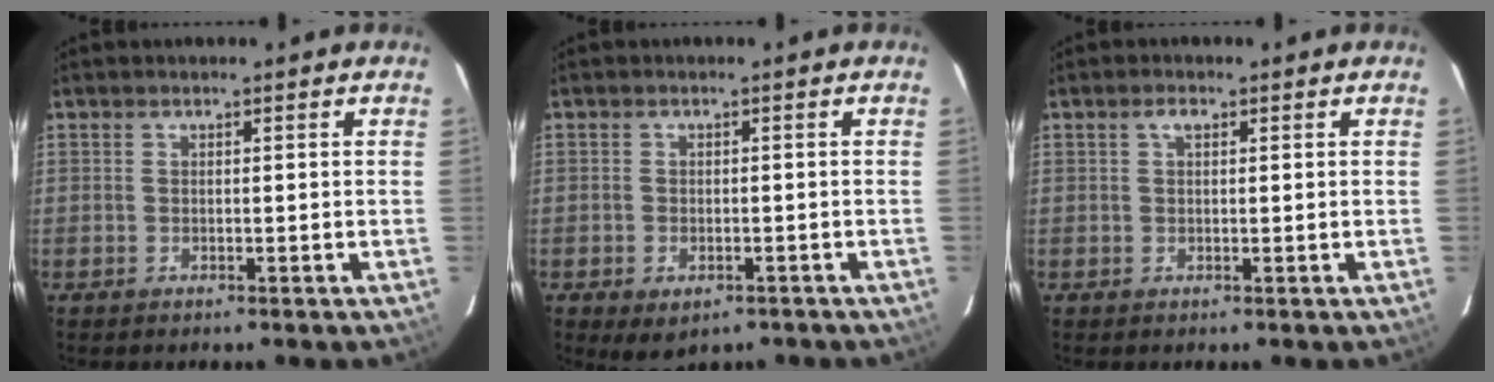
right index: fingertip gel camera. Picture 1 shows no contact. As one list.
[{"total": 4.5, "force": [-2.3, 2.8, 2.6], "torque": [-0.049, -0.013, -0.025]}, {"total": 1.4, "force": [0.6, 0.8, 1.1], "torque": [-0.020, 0.006, 0.009]}]